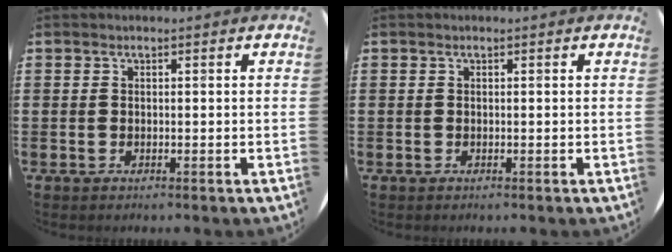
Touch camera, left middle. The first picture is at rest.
{"total": 0.0}